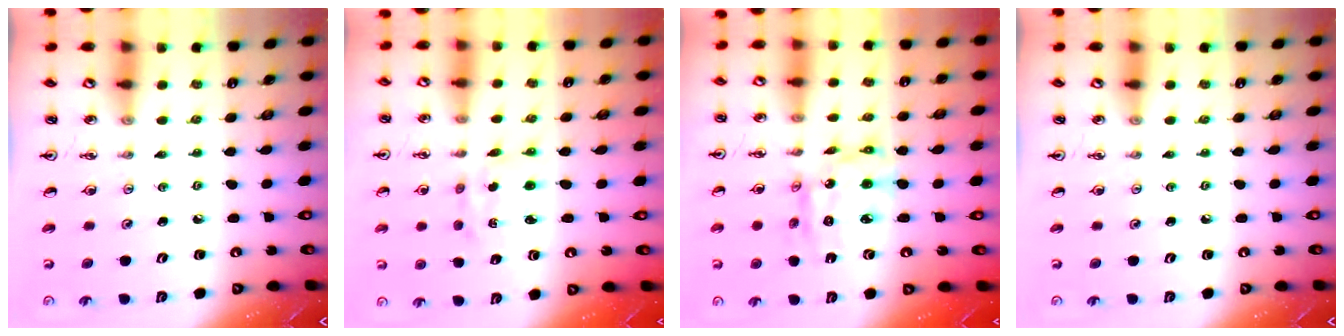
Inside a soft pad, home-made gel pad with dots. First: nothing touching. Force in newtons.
{"total": 2.5, "press": 2.5, "slide": 0.3}
{"total": 11.4, "press": 11.3, "slide": 1.0}
{"total": 0.0}